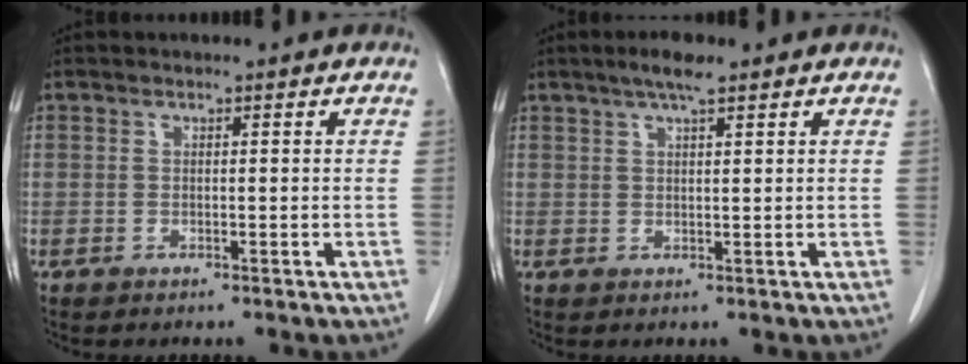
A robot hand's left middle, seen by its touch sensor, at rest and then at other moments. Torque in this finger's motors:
{"motor_torque": [0.22, -0.19, 0.00, 0.02]}